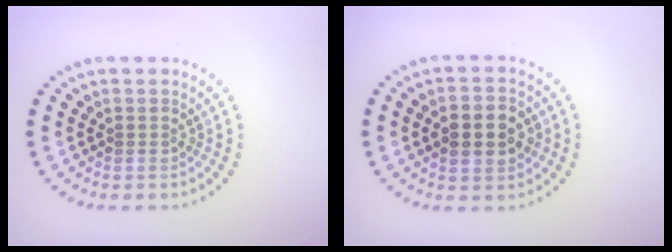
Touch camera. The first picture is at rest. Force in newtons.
{"total": 4.6, "press": 4.6, "slide": 0.1}